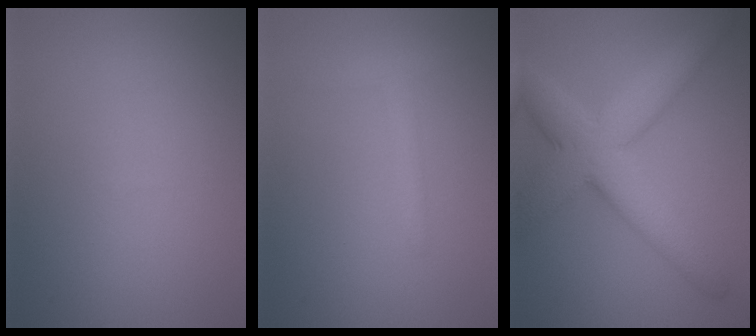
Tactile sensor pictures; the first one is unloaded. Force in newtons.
{"total": 1.6, "press": 1.6, "slide": 0.1}
{"total": 7.9, "press": 7.9, "slide": 0.1}